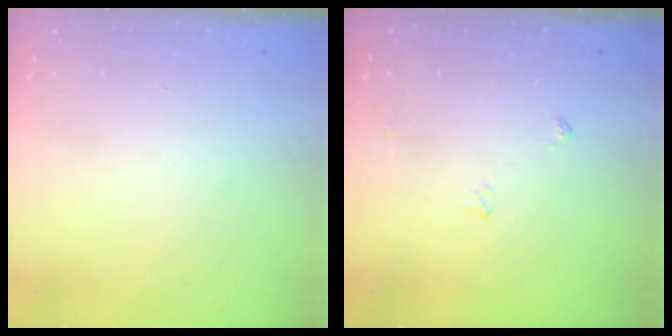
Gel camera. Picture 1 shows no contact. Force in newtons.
{"total": 3.0, "press": 3.0, "slide": 0.5}